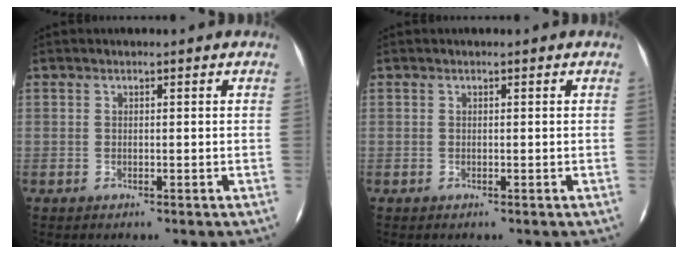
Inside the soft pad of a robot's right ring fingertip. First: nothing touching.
{"total": 0.0}